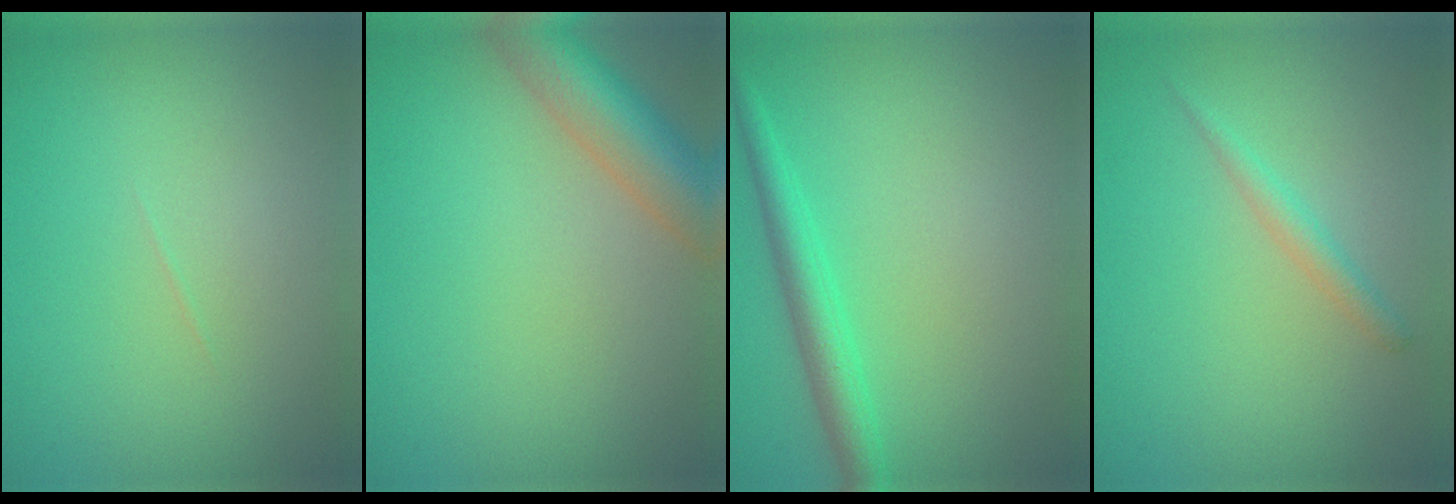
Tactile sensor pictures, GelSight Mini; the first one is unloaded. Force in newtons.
{"total": 6.2, "press": 6.2, "slide": 0.4}
{"total": 3.0, "press": 3.0, "slide": 0.0}
{"total": 1.4, "press": 1.4, "slide": 0.1}